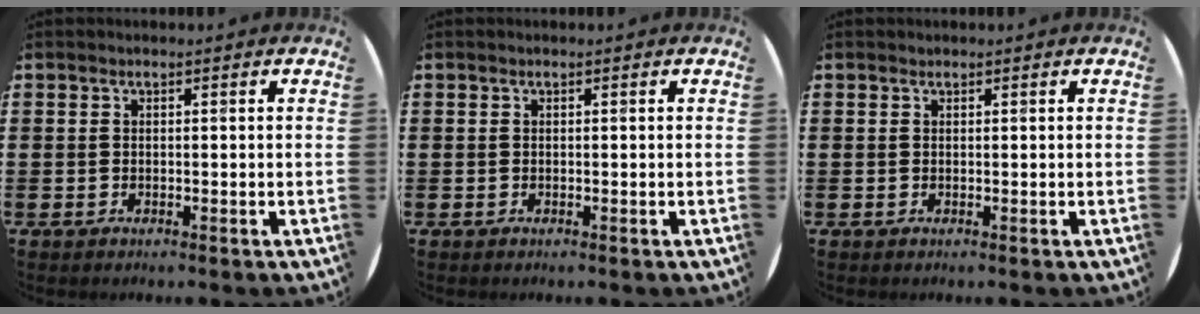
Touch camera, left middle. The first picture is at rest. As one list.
[{"total": 0.0}, {"total": 0.0}]